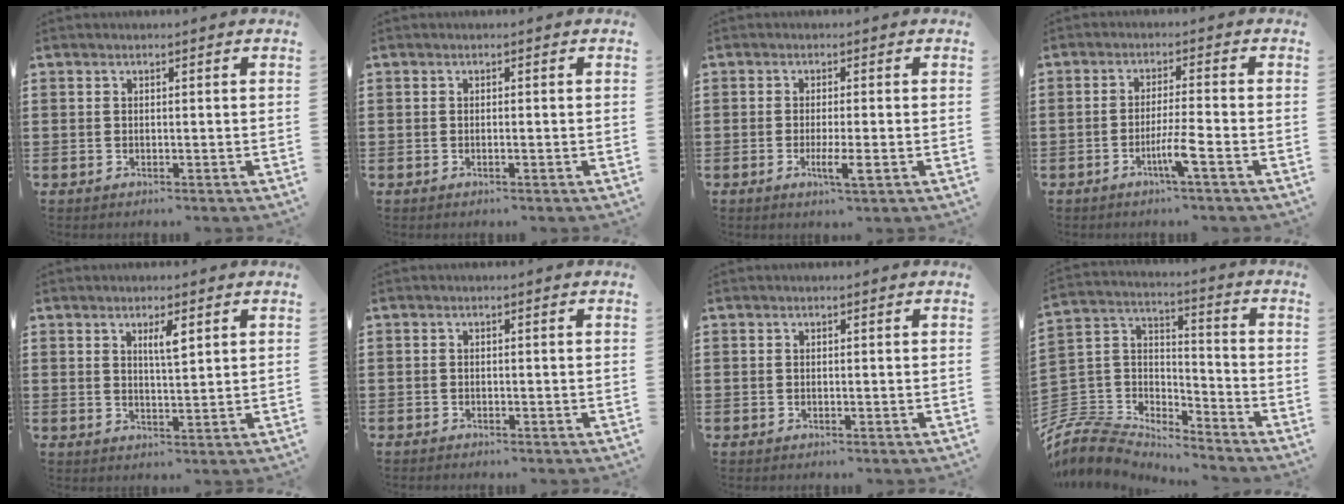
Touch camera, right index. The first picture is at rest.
{"total": 0.0}
{"total": 3.7, "force": [-1.4, 0.5, 3.4], "torque": [-0.063, -0.009, -0.025]}
{"total": 4.7, "force": [-2.2, -0.2, 4.1], "torque": [-0.076, -0.012, -0.042]}
{"total": 3.0, "force": [1.5, 0.6, 2.6], "torque": [-0.044, 0.000, 0.022]}
{"total": 0.5, "force": [-0.5, 0.1, 0.0], "torque": [-0.001, 0.000, -0.011]}
{"total": 0.0}
{"total": 7.1, "force": [-6.4, 2.9, 1.1], "torque": [-0.065, -0.012, -0.135]}